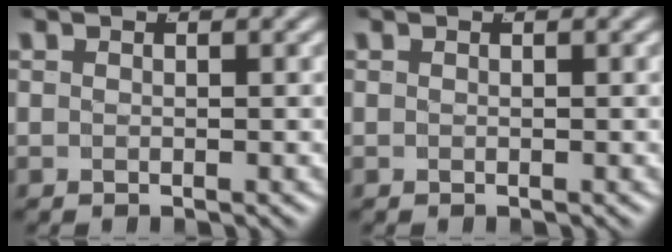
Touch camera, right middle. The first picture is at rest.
{"total": 0.0}